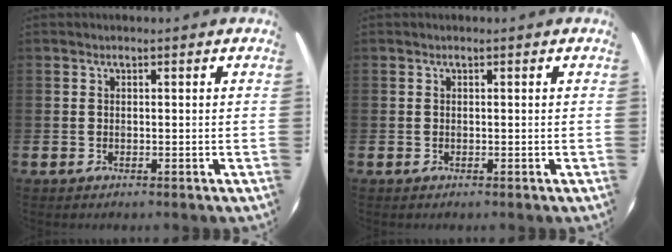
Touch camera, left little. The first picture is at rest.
{"total": 0.0}